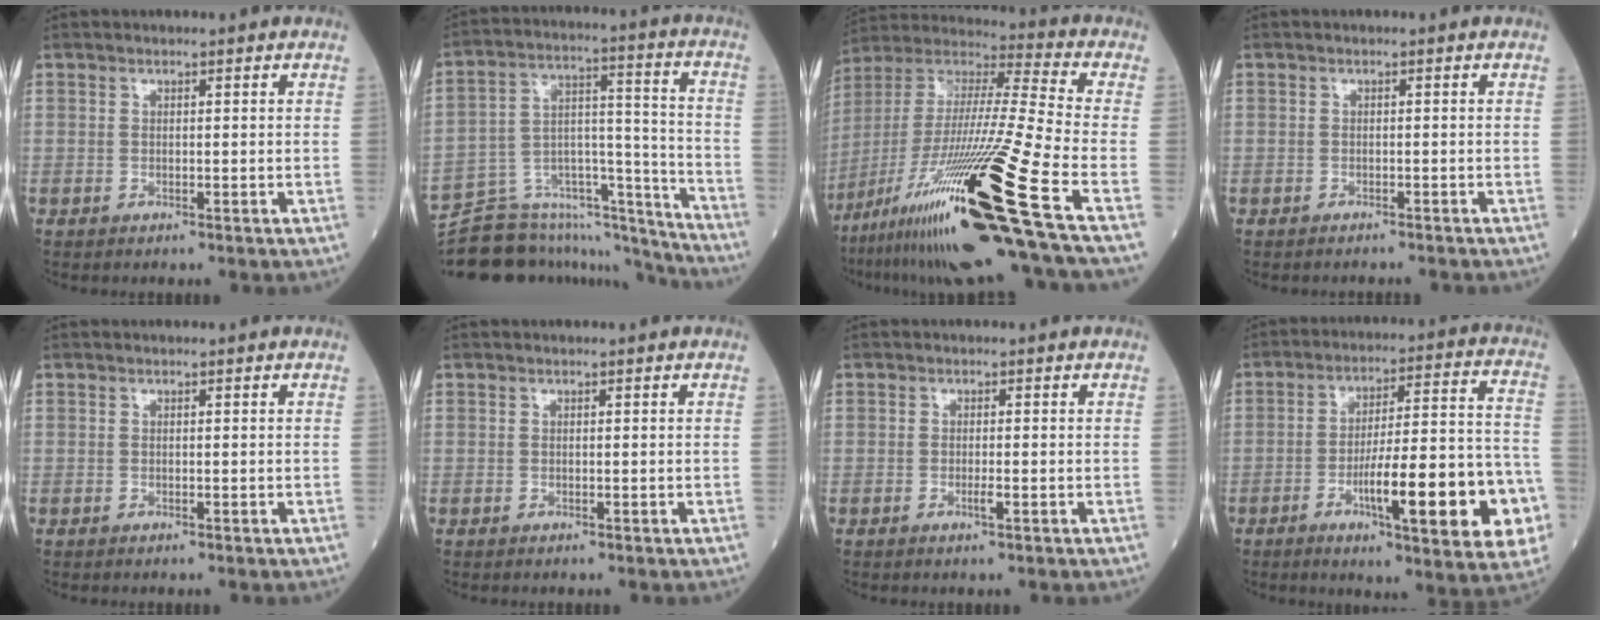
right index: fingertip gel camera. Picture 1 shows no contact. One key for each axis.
{"total": 20.6, "fx": -19.3, "fy": 5.2, "fz": 4.7, "tx": -0.082, "ty": 0.065, "tz": -0.295}
{"total": 28.8, "fx": -15.1, "fy": -0.9, "fz": 24.5, "tx": -0.459, "ty": -0.052, "tz": -0.279}
{"total": 2.0, "fx": -1.9, "fy": 0.8, "fz": -0.2, "tx": 0.002, "ty": 0.000, "tz": -0.032}
{"total": 0.0}
{"total": 0.0}
{"total": 1.4, "fx": -0.6, "fy": 0.0, "fz": 1.2, "tx": -0.026, "ty": -0.002, "tz": -0.011}
{"total": 19.8, "fx": -6.8, "fy": 2.7, "fz": 18.4, "tx": -0.224, "ty": 0.010, "tz": -0.090}